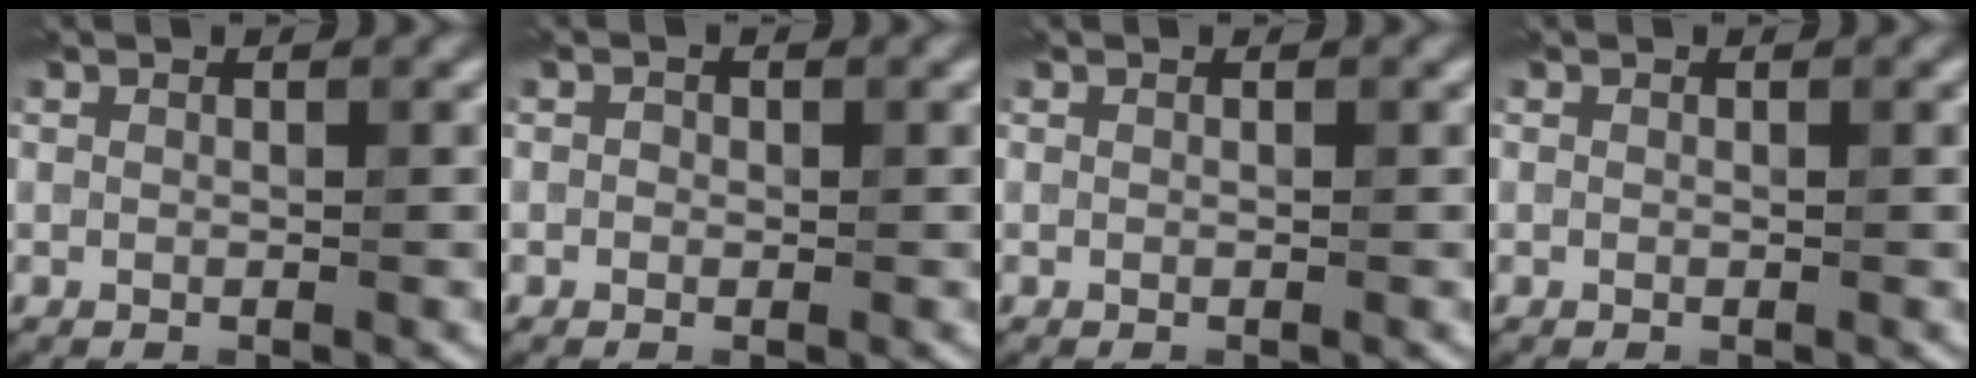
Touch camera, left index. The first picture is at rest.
{"total": 0.5, "force": [0.0, 0.5, 0.2], "torque": [-0.001, -0.004, -0.005]}
{"total": 0.0}
{"total": 0.0}